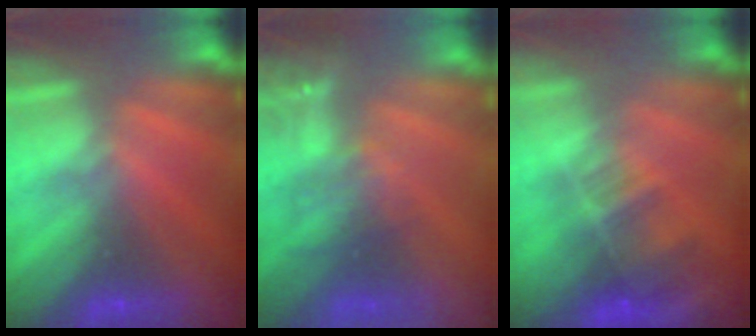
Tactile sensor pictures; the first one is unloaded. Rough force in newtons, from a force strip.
{"total": 4.4}
{"total": 6.9}